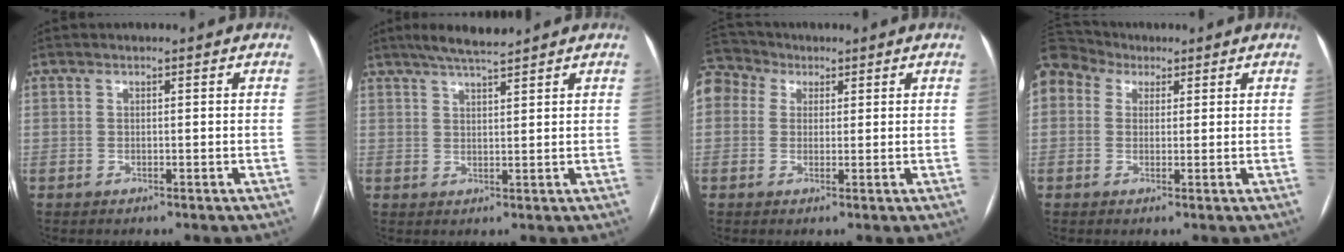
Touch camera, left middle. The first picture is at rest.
{"total": 5.4, "force": [4.6, 0.0, 2.8], "torque": [-0.052, 0.013, 0.083]}
{"total": 9.6, "force": [4.5, 7.6, 3.7], "torque": [-0.104, 0.053, 0.086]}
{"total": 10.4, "force": [5.8, 7.7, 3.9], "torque": [-0.107, 0.064, 0.110]}